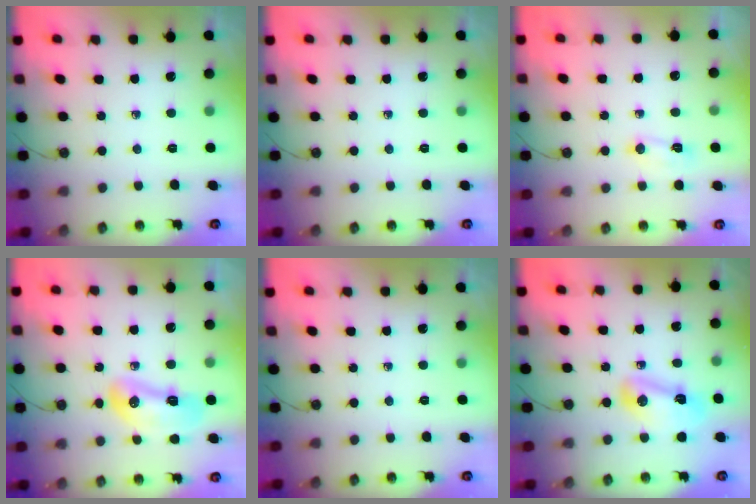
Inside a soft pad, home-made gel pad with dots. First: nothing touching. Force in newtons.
{"total": 0.0}
{"total": 3.9, "press": 3.8, "slide": 0.7}
{"total": 11.3, "press": 11.1, "slide": 1.9}
{"total": 0.0}
{"total": 7.8, "press": 7.8, "slide": 0.7}